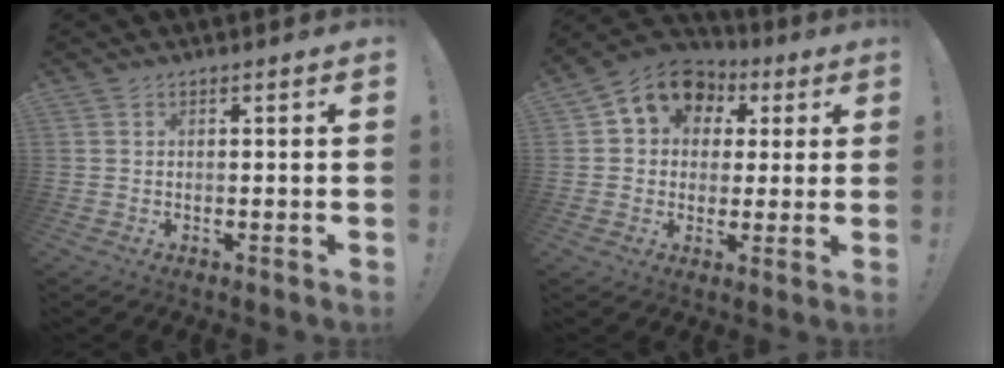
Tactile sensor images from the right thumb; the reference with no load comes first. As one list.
[{"total": 11.1, "force": [4.3, 9.0, 4.9], "torque": [-0.068, -0.017, 0.082]}]